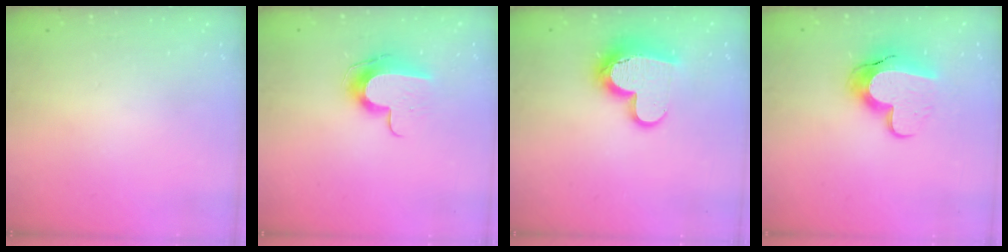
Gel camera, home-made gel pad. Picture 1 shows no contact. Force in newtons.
{"total": 10.2, "press": 10.2, "slide": 0.6}
{"total": 14.6, "press": 14.5, "slide": 1.2}
{"total": 13.7, "press": 13.6, "slide": 1.0}